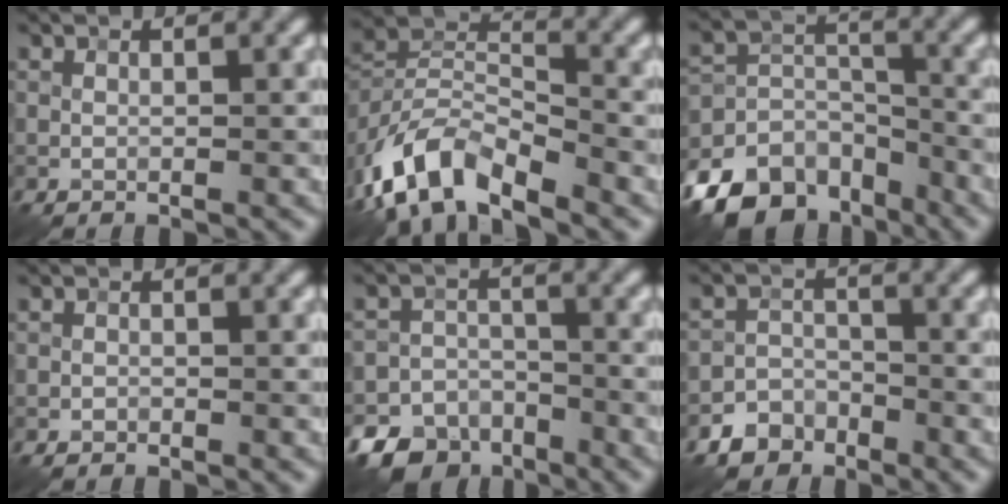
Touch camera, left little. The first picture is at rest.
{"total": 8.9, "force": [-6.0, 3.8, 5.3], "torque": [-0.101, 0.002, -0.127]}
{"total": 10.9, "force": [-7.7, 6.3, 4.2], "torque": [-0.075, 0.000, -0.137]}
{"total": 0.6, "force": [-0.5, 0.2, 0.0], "torque": [0.001, 0.001, -0.011]}
{"total": 9.2, "force": [-6.9, 6.0, 1.7], "torque": [-0.017, -0.025, -0.111]}
{"total": 3.3, "force": [-2.5, 2.1, 0.4], "torque": [0.001, 0.003, -0.050]}